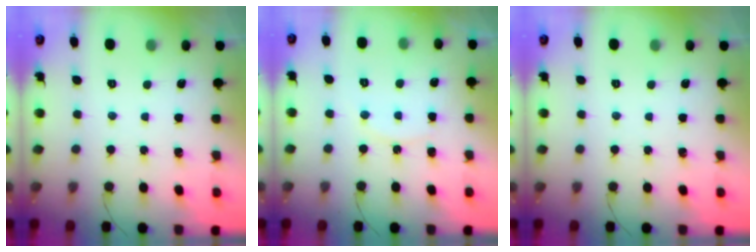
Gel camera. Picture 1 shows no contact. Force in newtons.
{"total": 7.8, "press": 7.8, "slide": 0.5}
{"total": 0.0}